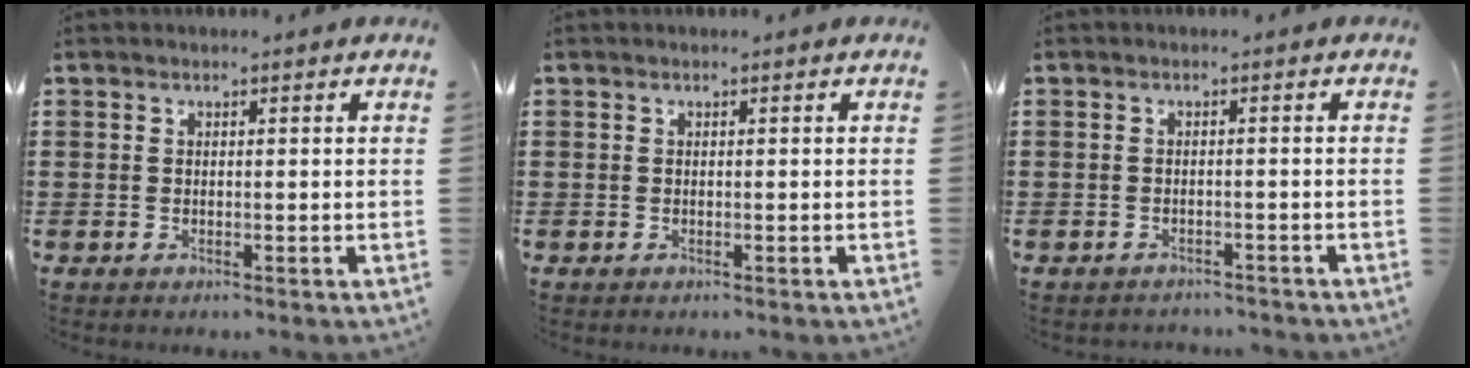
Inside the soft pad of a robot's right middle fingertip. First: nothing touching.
{"total": 0.0}
{"total": 1.1, "force": [-1.1, 0.1, 0.1], "torque": [-0.007, -0.002, -0.023]}